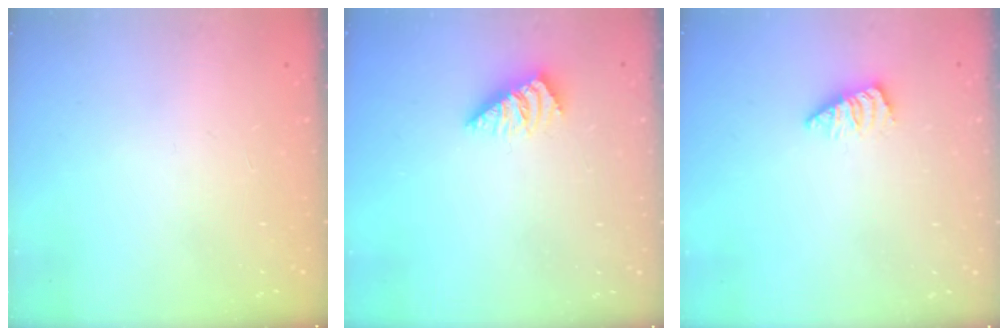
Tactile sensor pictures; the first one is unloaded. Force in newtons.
{"total": 1.3, "press": 1.2, "slide": 0.3}
{"total": 1.8, "press": 1.8, "slide": 0.3}